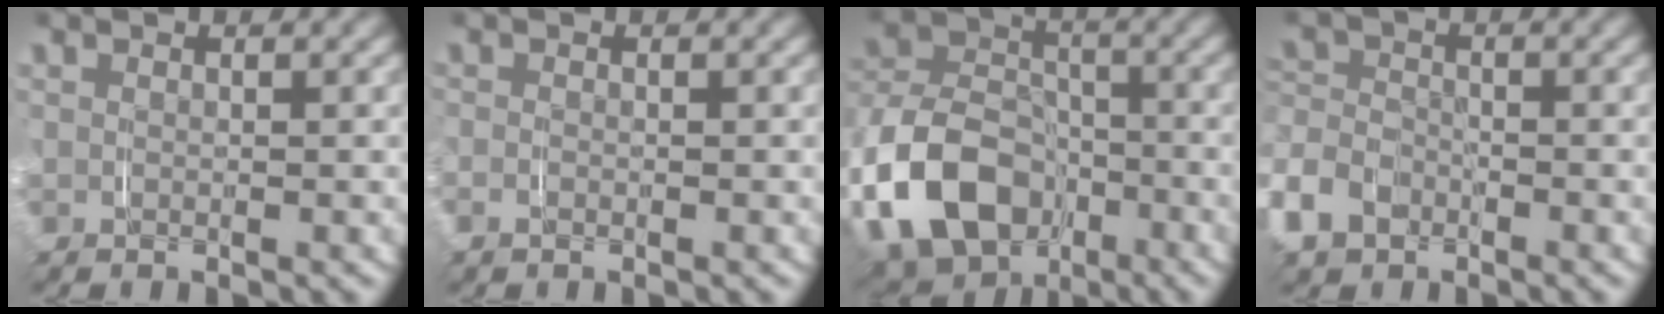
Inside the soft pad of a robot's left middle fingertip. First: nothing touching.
{"total": 0.8, "force": [-0.3, 0.6, 0.4], "torque": [-0.015, -0.004, -0.006]}
{"total": 14.6, "force": [-5.5, 11.9, 6.4], "torque": [-0.164, -0.050, -0.090]}
{"total": 5.3, "force": [-2.6, 4.2, 2.0], "torque": [-0.066, -0.014, -0.045]}